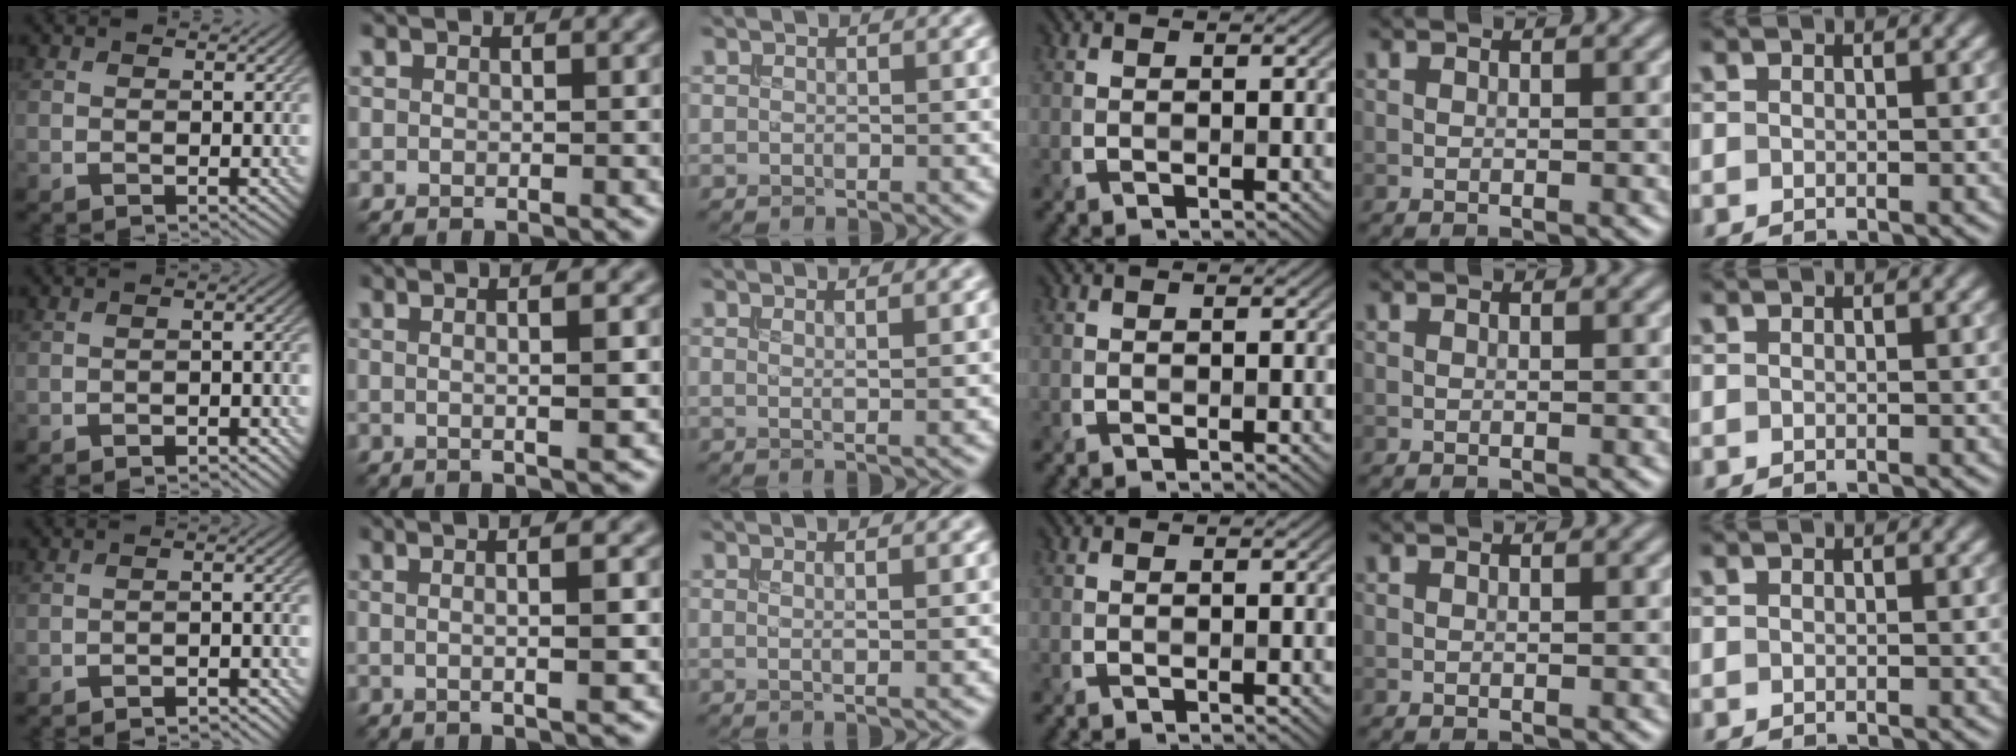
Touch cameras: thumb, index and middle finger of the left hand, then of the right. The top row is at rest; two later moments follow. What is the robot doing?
{"motion": "insert", "object": "bucket"}